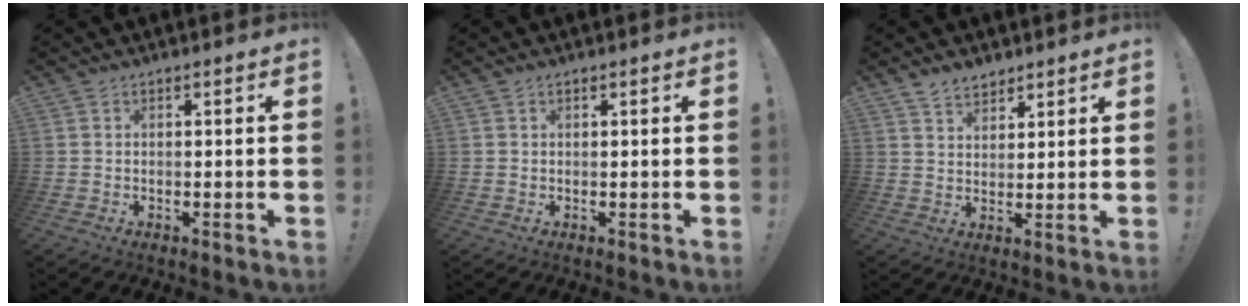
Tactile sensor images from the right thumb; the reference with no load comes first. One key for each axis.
{"total": 0.8, "fx": 0.6, "fy": 0.5, "fz": 0.3, "tx": -0.003, "ty": 0.000, "tz": 0.010}
{"total": 5.8, "fx": 4.8, "fy": 2.9, "fz": 1.5, "tx": -0.027, "ty": -0.026, "tz": 0.091}